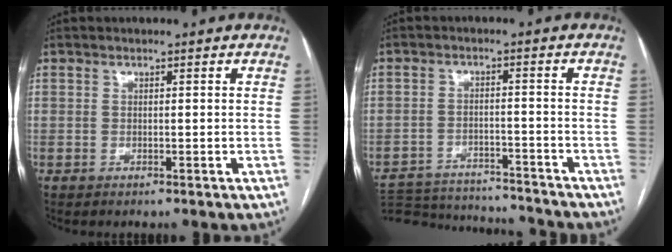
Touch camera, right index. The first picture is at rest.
{"total": 18.4, "force": [-17.4, 2.5, 5.6], "torque": [-0.132, -0.017, -0.254]}